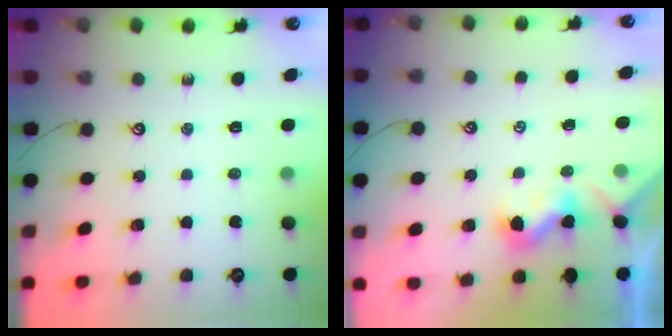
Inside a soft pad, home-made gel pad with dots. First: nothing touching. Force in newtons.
{"total": 0.7, "press": 0.6, "slide": 0.3}